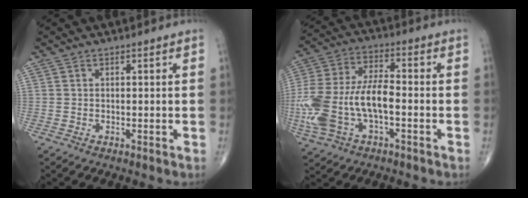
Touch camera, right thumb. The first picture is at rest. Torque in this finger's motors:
{"motor_torque": [1.45, 1.17, 1.76, -0.25, 0.25]}